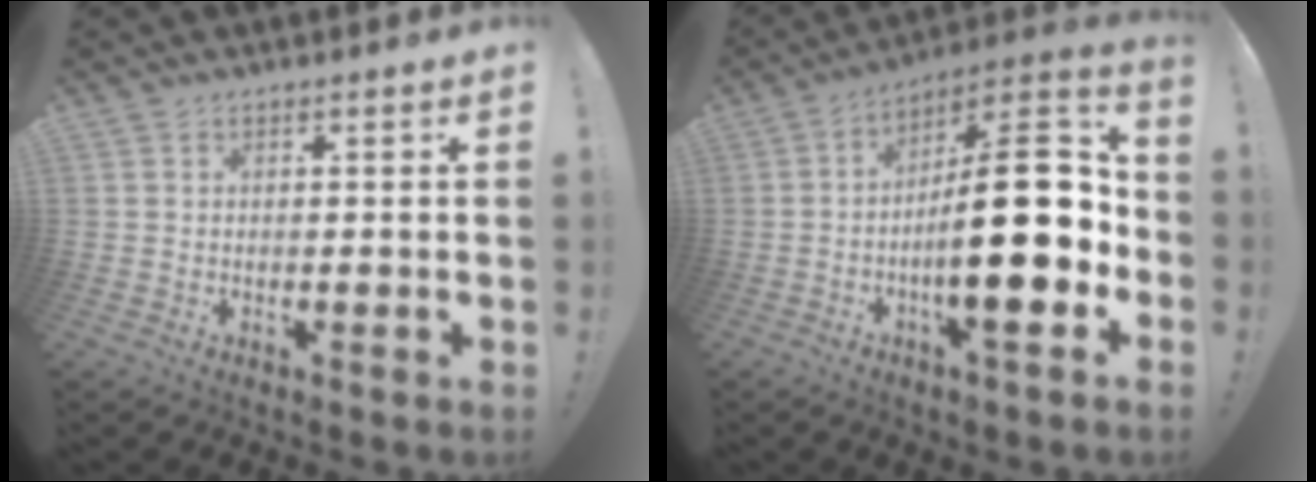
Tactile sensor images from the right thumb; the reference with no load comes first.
{"total": 23.9, "force": [-3.3, 7.2, 22.6], "torque": [-0.377, 0.015, -0.055]}